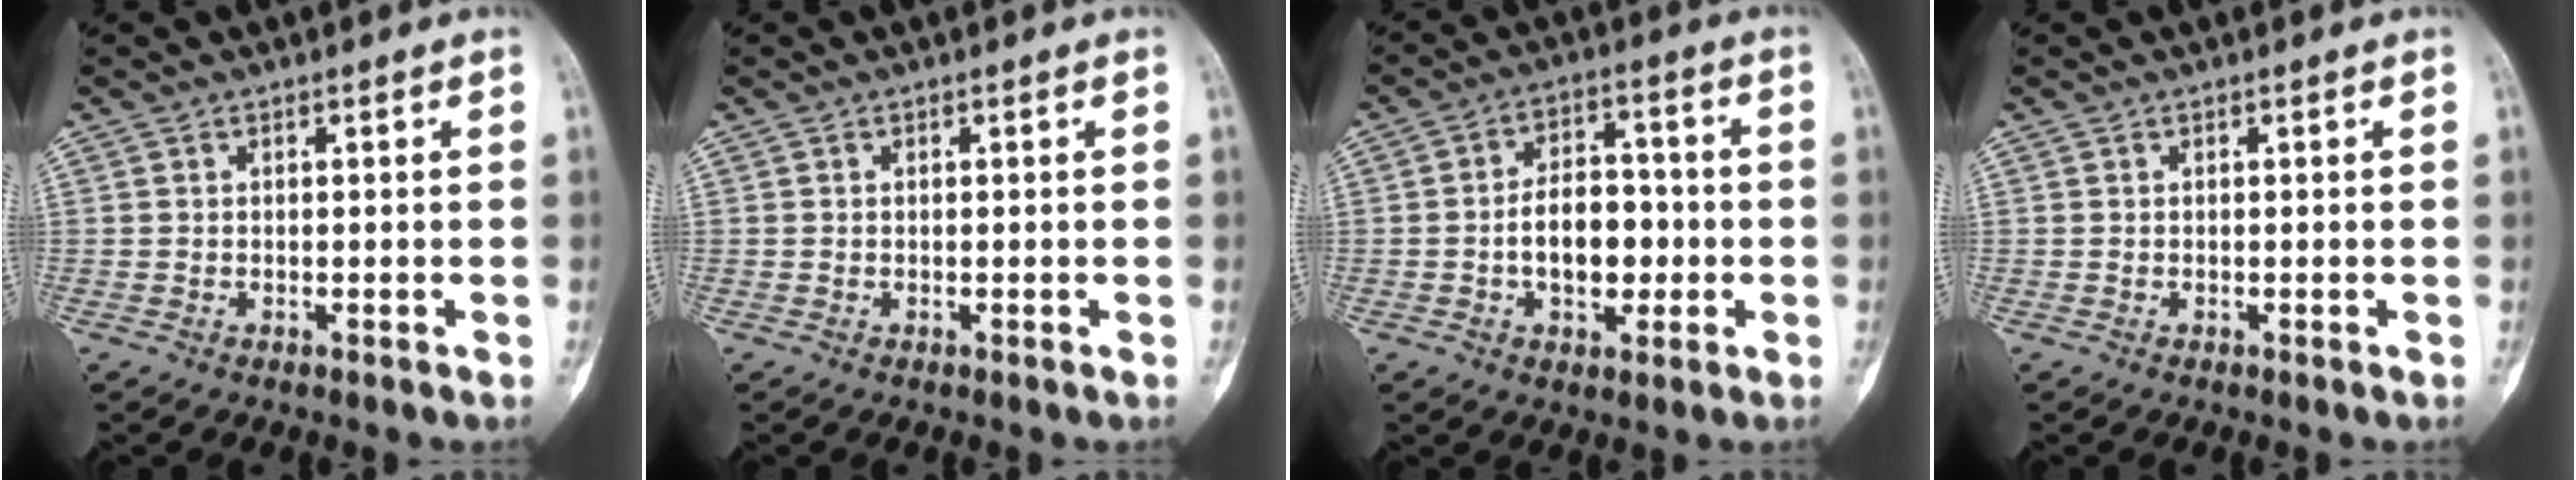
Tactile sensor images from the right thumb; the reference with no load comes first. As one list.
[{"total": 0.0}, {"total": 9.8, "force": [-1.6, 6.2, 7.4], "torque": [-0.085, 0.019, -0.031]}, {"total": 0.0}]